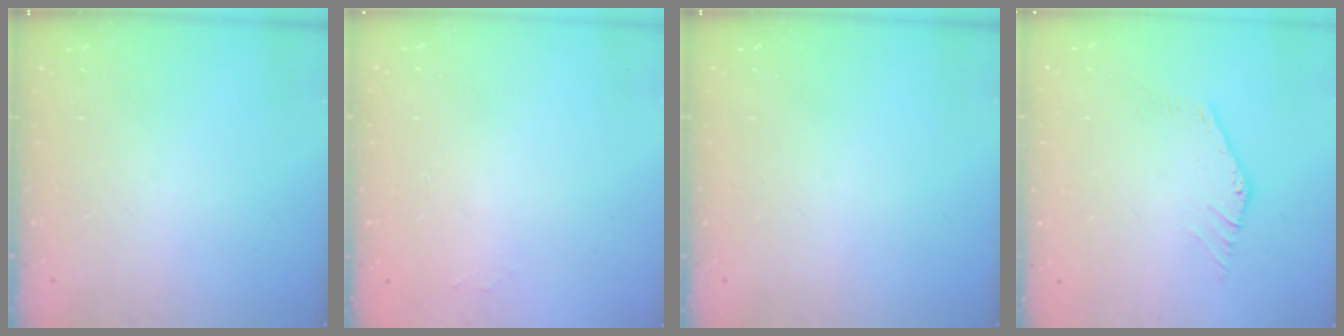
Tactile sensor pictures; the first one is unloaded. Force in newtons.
{"total": 1.0, "press": 0.9, "slide": 0.3}
{"total": 0.0}
{"total": 0.6, "press": 0.6, "slide": 0.3}